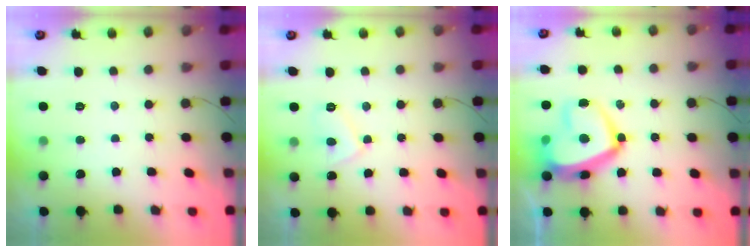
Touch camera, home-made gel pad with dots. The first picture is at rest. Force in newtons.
{"total": 6.4, "press": 6.4, "slide": 0.6}
{"total": 17.1, "press": 17.1, "slide": 1.6}